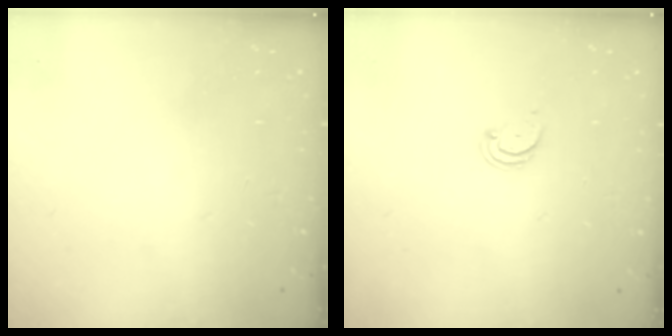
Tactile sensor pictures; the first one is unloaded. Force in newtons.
{"total": 2.0, "press": 2.0, "slide": 0.2}